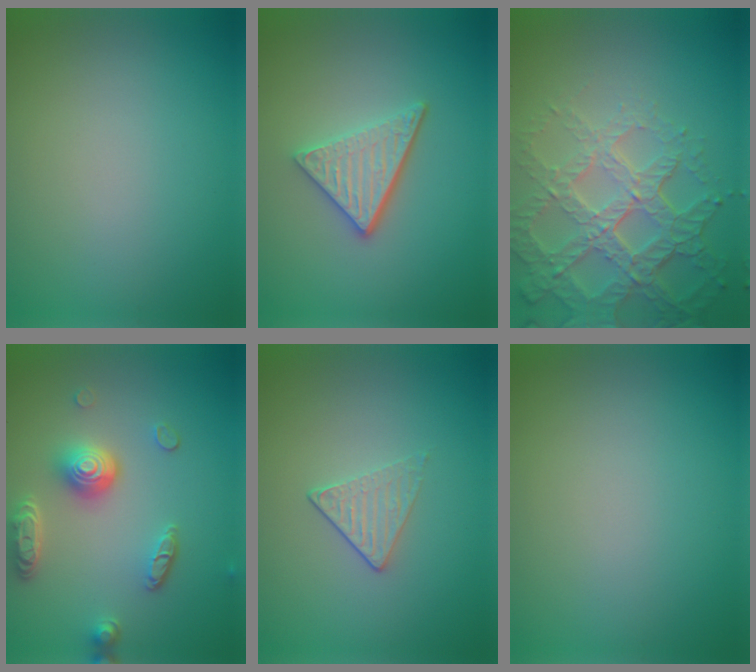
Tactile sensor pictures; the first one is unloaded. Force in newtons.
{"total": 3.9, "press": 3.1, "slide": 2.4}
{"total": 7.5, "press": 5.2, "slide": 5.4}
{"total": 4.8, "press": 3.6, "slide": 3.1}
{"total": 1.4, "press": 1.1, "slide": 0.9}
{"total": 0.0}